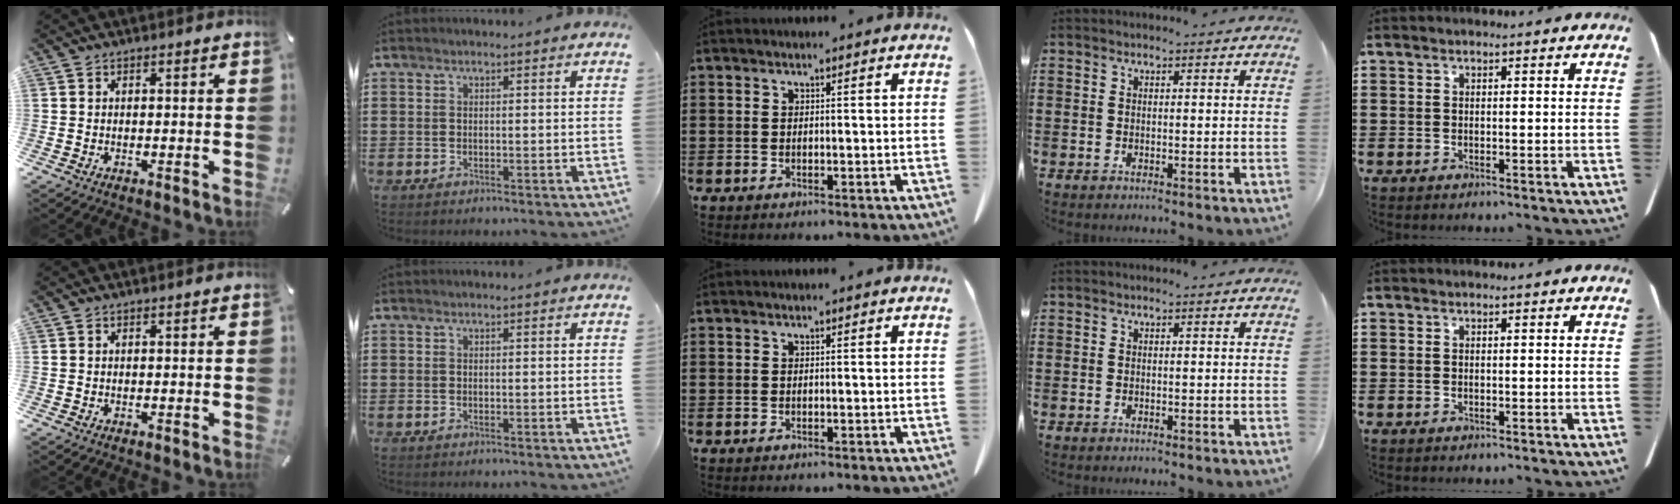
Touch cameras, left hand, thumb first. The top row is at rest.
{}